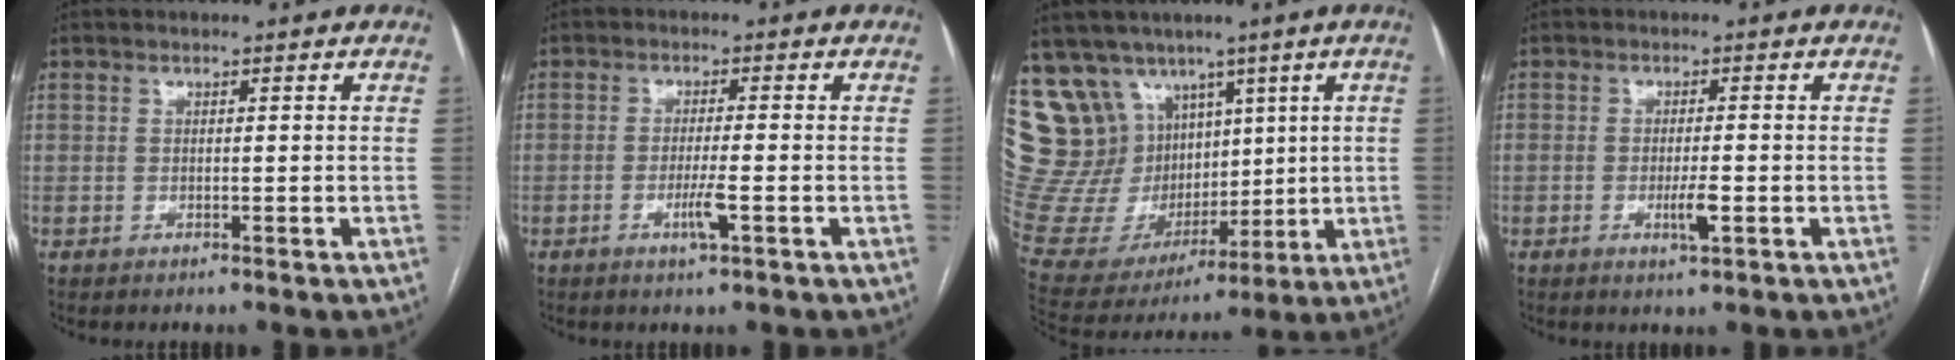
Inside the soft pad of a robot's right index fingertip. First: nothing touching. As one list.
[{"total": 3.5, "force": [-1.4, 0.0, 3.2], "torque": [-0.062, -0.006, -0.026]}, {"total": 21.9, "force": [11.3, 16.5, 9.0], "torque": [-0.203, 0.064, 0.239]}, {"total": 3.0, "force": [-1.0, 0.4, 2.9], "torque": [-0.052, -0.004, -0.015]}]